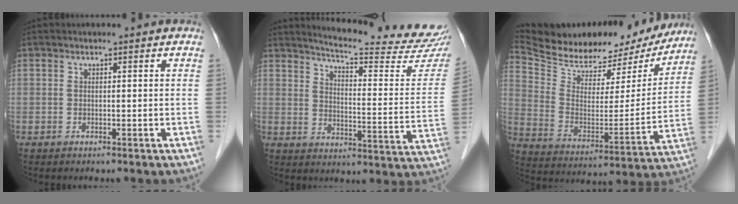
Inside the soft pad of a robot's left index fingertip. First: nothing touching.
{"total": 20.6, "force": [19.5, 0.1, 6.7], "torque": [-0.096, -0.102, 0.233]}
{"total": 26.3, "force": [23.4, 7.6, 9.2], "torque": [-0.172, -0.016, 0.335]}